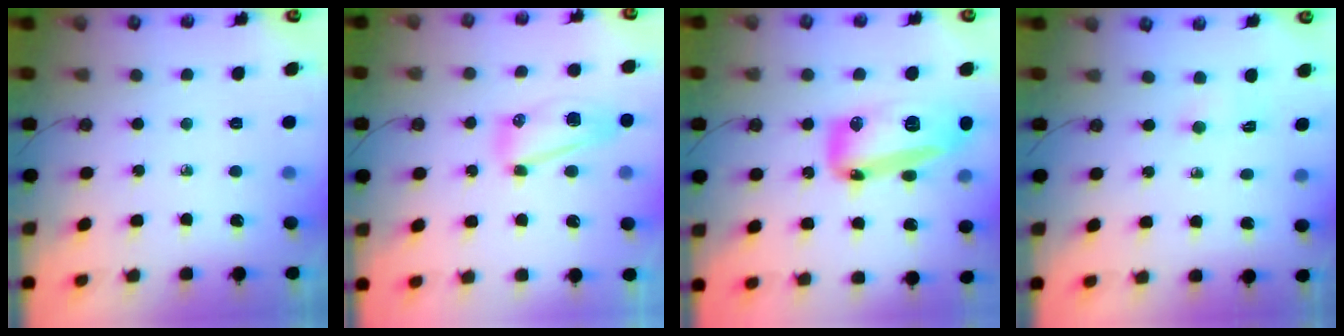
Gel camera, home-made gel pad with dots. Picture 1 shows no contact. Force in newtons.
{"total": 11.2, "press": 11.2, "slide": 1.0}
{"total": 32.3, "press": 23.8, "slide": 21.9}
{"total": 1.5, "press": 1.3, "slide": 0.8}